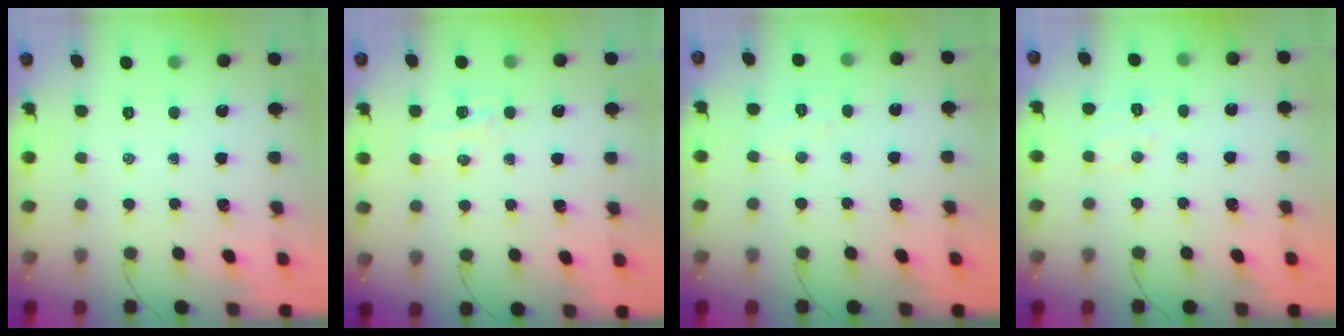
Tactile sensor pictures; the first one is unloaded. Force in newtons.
{"total": 4.1, "press": 4.0, "slide": 0.9}
{"total": 4.5, "press": 4.4, "slide": 0.8}
{"total": 6.7, "press": 6.6, "slide": 1.3}